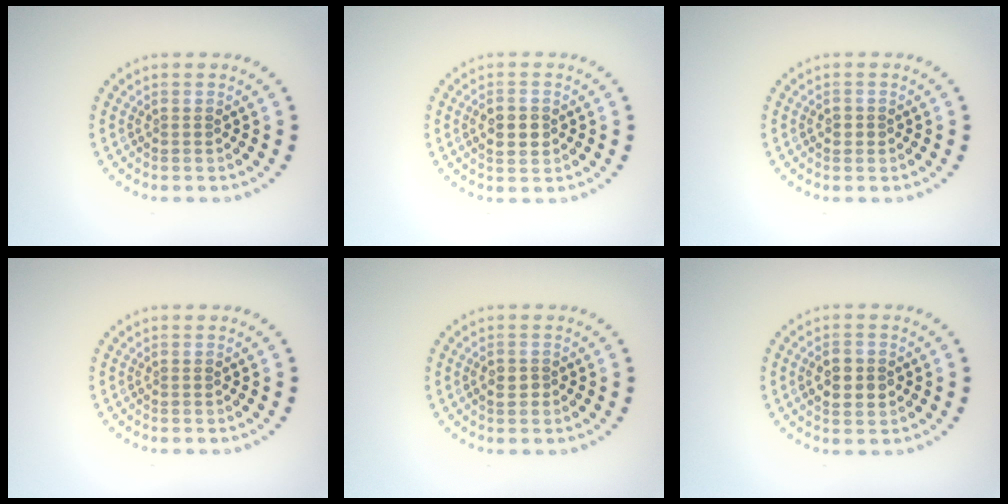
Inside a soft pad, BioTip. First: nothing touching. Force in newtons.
{"total": 2.6, "press": 2.6, "slide": 0.1}
{"total": 1.0, "press": 0.9, "slide": 0.3}
{"total": 0.0}
{"total": 1.2, "press": 1.1, "slide": 0.4}
{"total": 2.7, "press": 2.7, "slide": 0.1}